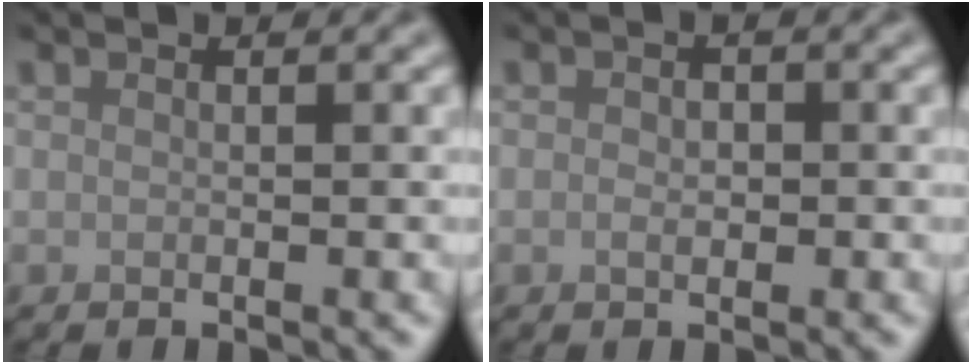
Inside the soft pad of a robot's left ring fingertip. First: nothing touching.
{"total": 1.3, "force": [-0.2, 0.8, 0.9], "torque": [-0.016, -0.001, -0.005]}